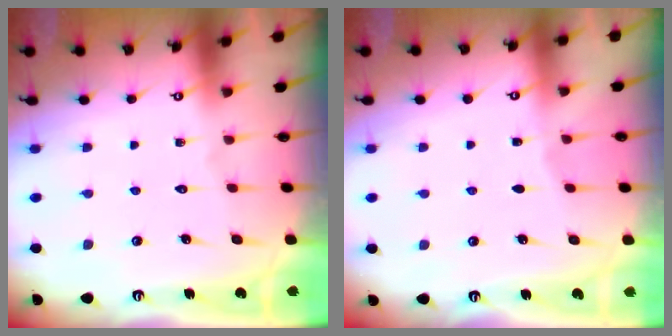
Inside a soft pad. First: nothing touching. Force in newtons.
{"total": 1.5, "press": 1.4, "slide": 0.2}